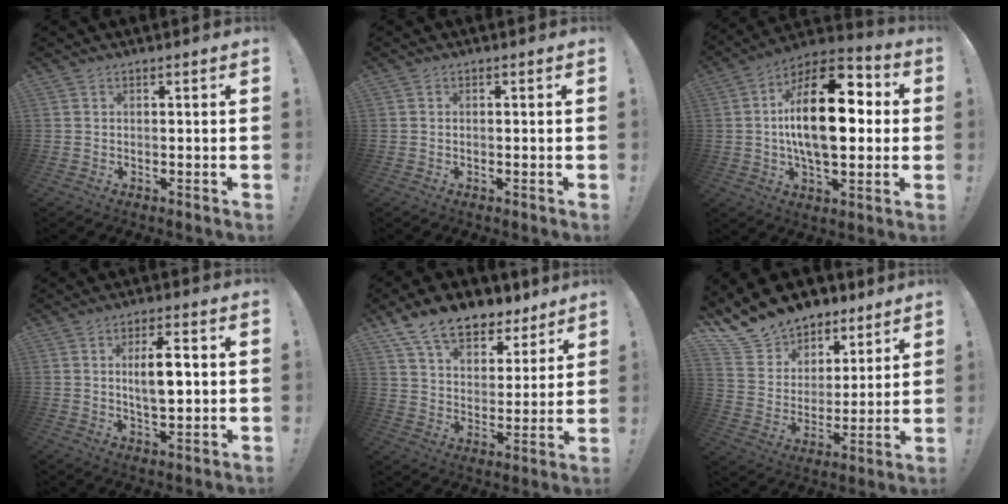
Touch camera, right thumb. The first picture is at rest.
{"total": 0.0}
{"total": 23.1, "force": [2.2, 10.9, 20.2], "torque": [-0.341, 0.000, 0.027]}
{"total": 8.7, "force": [1.3, 3.2, 8.0], "torque": [-0.130, -0.002, 0.016]}
{"total": 14.5, "force": [10.9, 7.5, 5.9], "torque": [-0.105, -0.073, 0.201]}
{"total": 14.9, "force": [12.3, 8.0, 3.0], "torque": [-0.071, -0.095, 0.236]}